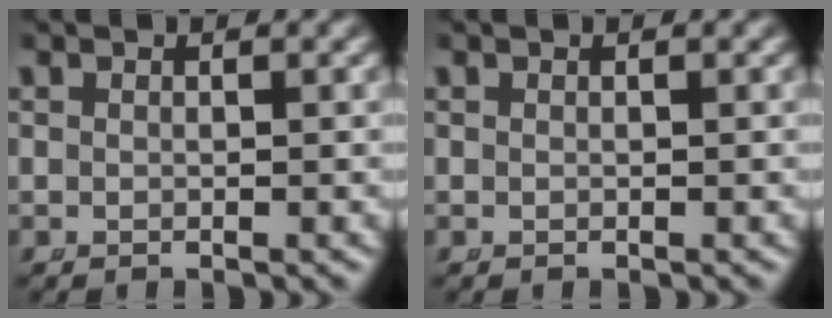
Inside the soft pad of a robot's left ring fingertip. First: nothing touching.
{"total": 0.0}